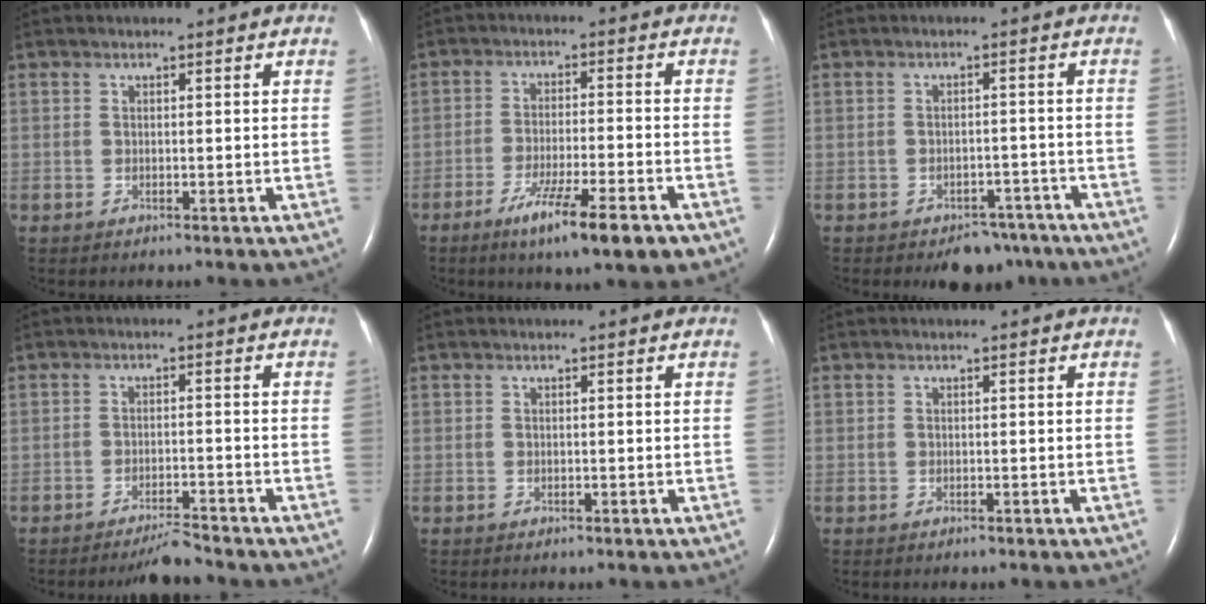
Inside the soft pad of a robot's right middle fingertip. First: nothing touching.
{"total": 10.6, "force": [-6.3, 0.6, 8.5], "torque": [-0.144, -0.023, -0.099]}
{"total": 5.1, "force": [-4.0, 2.8, 1.6], "torque": [-0.012, 0.010, -0.052]}
{"total": 3.3, "force": [-3.2, -0.4, 0.9], "torque": [-0.016, -0.015, -0.054]}
{"total": 0.0}
{"total": 0.0}